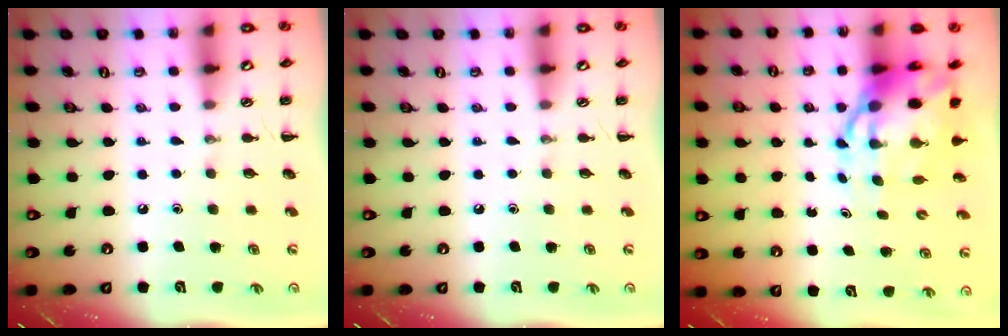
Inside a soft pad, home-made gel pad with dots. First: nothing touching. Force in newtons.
{"total": 0.0}
{"total": 11.3, "press": 10.9, "slide": 2.8}